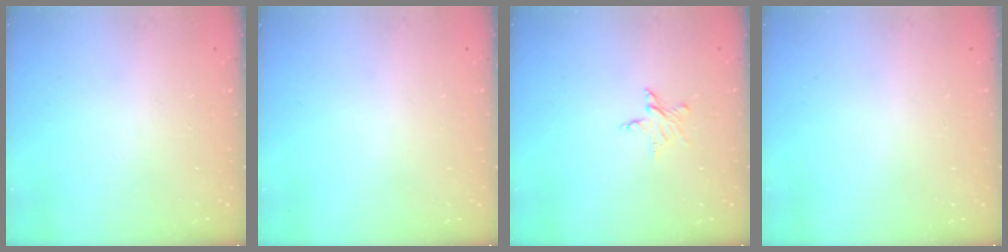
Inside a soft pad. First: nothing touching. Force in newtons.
{"total": 0.0}
{"total": 5.2, "press": 5.1, "slide": 0.3}
{"total": 0.0}